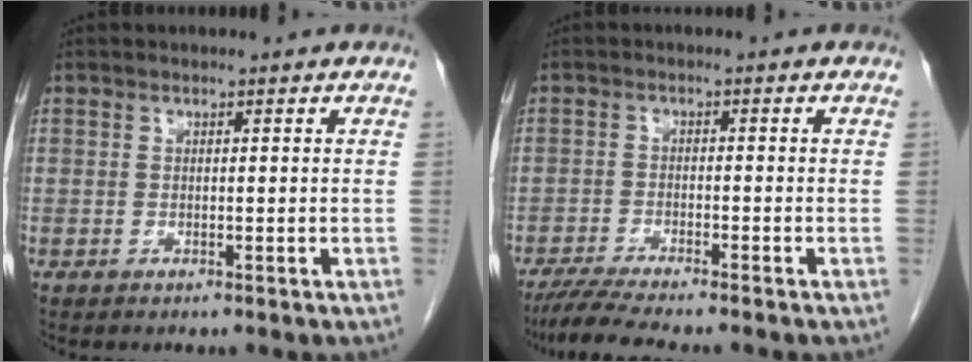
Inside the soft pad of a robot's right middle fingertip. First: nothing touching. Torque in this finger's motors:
{"motor_torque": [0.03, -0.01, 0.02, 0.06]}